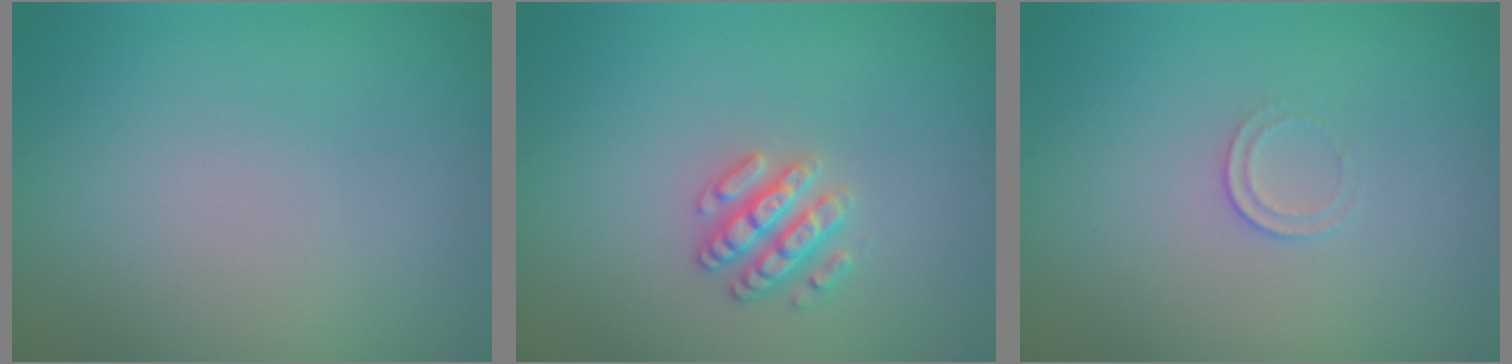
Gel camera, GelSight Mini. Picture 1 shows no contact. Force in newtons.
{"total": 2.5, "press": 2.4, "slide": 0.7}
{"total": 0.7, "press": 0.3, "slide": 0.6}